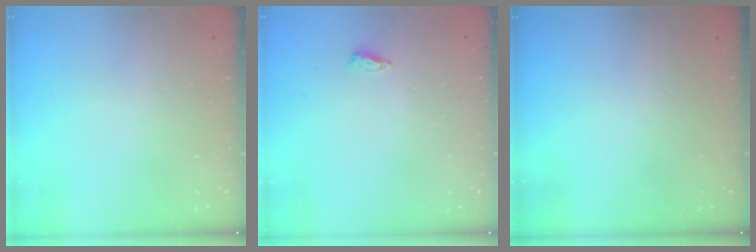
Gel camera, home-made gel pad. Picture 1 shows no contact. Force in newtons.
{"total": 4.6, "press": 4.4, "slide": 1.1}
{"total": 0.0}